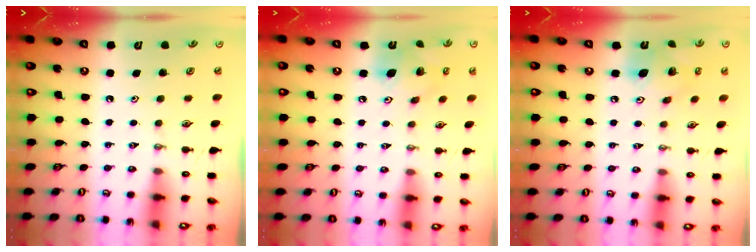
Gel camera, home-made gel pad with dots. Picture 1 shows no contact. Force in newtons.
{"total": 12.4, "press": 12.2, "slide": 2.2}
{"total": 12.4, "press": 12.2, "slide": 2.2}